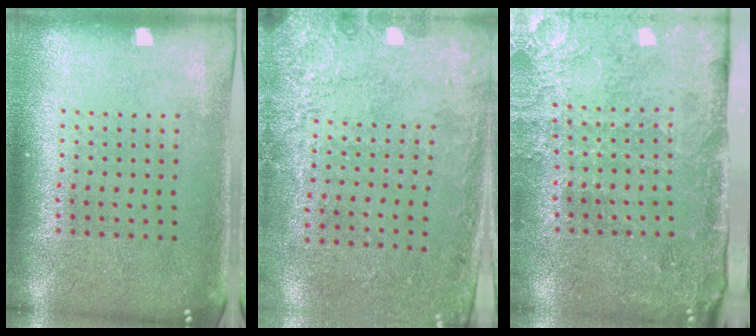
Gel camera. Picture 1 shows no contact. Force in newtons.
{"total": 2.7, "press": 2.0, "slide": 1.8}
{"total": 3.2, "press": 3.2, "slide": 0.5}